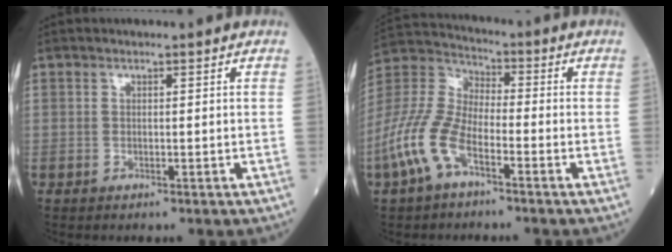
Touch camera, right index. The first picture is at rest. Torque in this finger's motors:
{"motor_torque": [1.47, -0.67, 0.78, 0.20]}